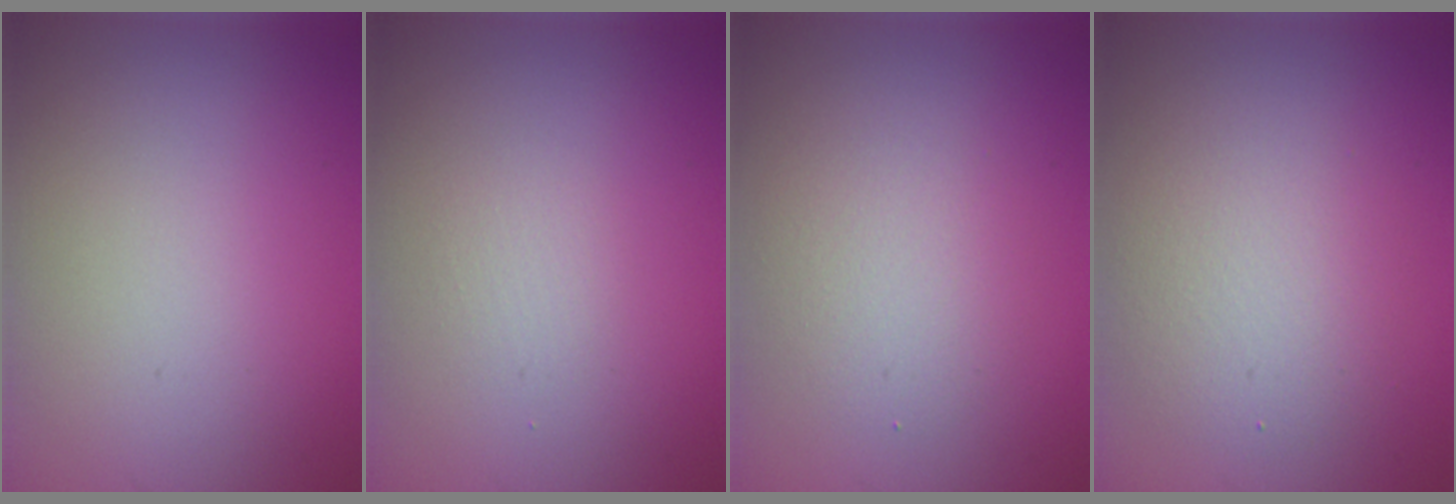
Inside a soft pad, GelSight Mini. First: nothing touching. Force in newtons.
{"total": 0.9, "press": 0.9, "slide": 0.0}
{"total": 2.9, "press": 2.9, "slide": 0.2}
{"total": 3.7, "press": 3.7, "slide": 0.3}